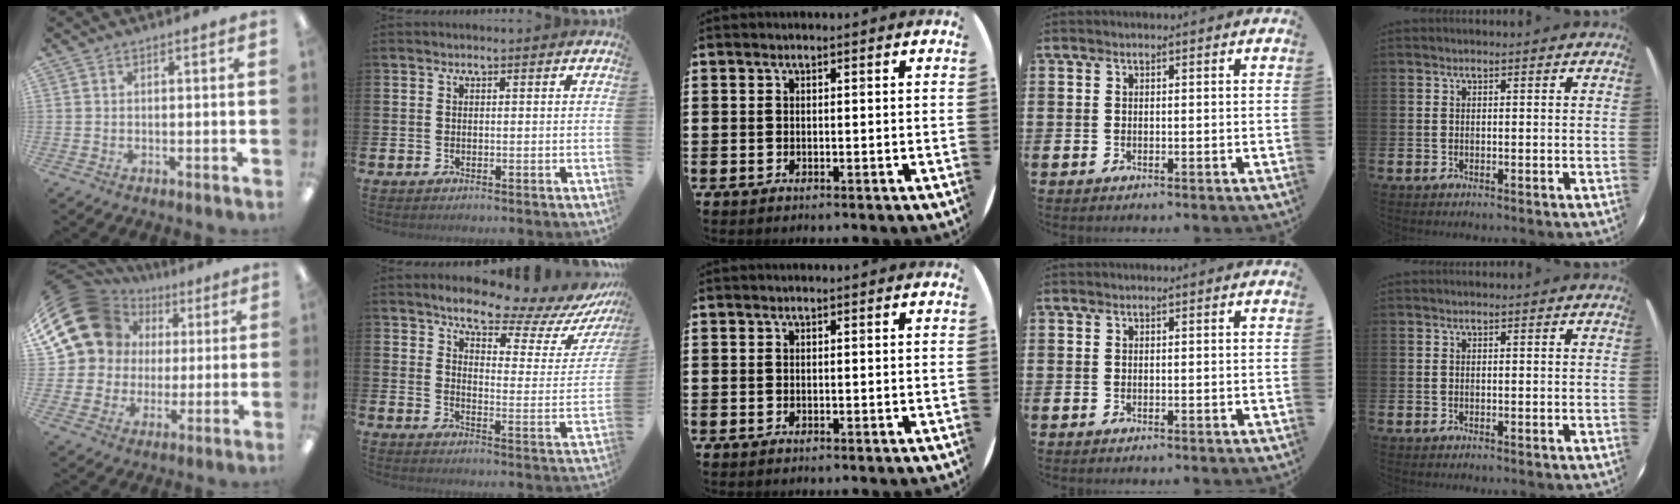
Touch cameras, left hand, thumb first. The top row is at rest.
{"thumb": {"total": 20.2, "force": [7.3, 16.7, 8.7], "torque": [-0.188, -0.029, 0.153]}, "index": {"total": 8.4, "force": [7.6, 1.8, 3.2], "torque": [-0.072, -0.061, 0.124]}}